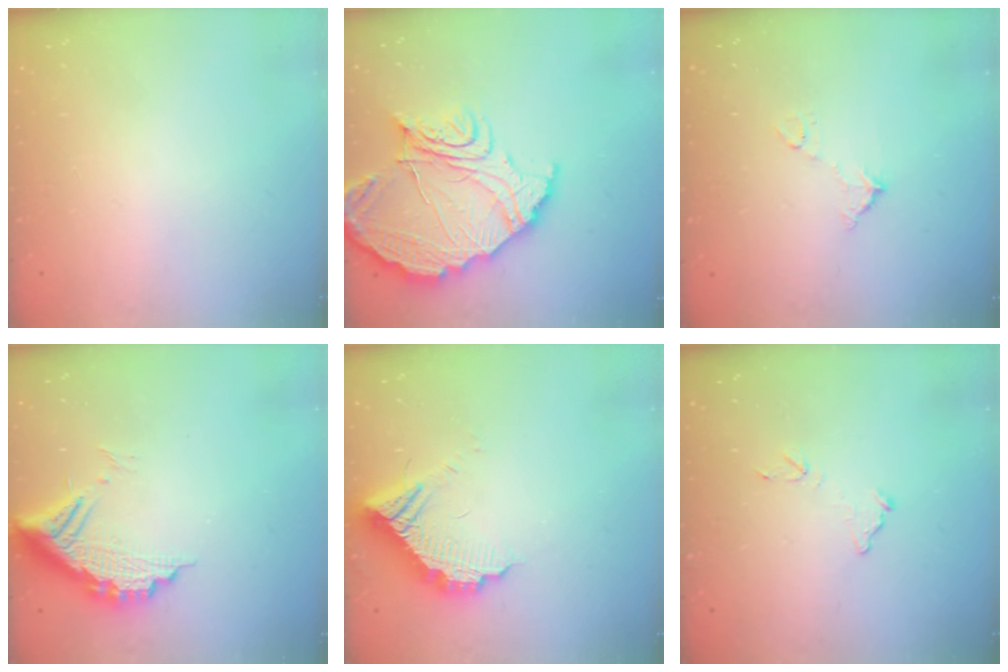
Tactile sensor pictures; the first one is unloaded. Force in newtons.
{"total": 19.5, "press": 19.4, "slide": 2.1}
{"total": 5.9, "press": 5.9, "slide": 0.3}
{"total": 11.1, "press": 11.1, "slide": 0.8}
{"total": 10.6, "press": 10.6, "slide": 0.2}
{"total": 7.9, "press": 7.9, "slide": 0.4}